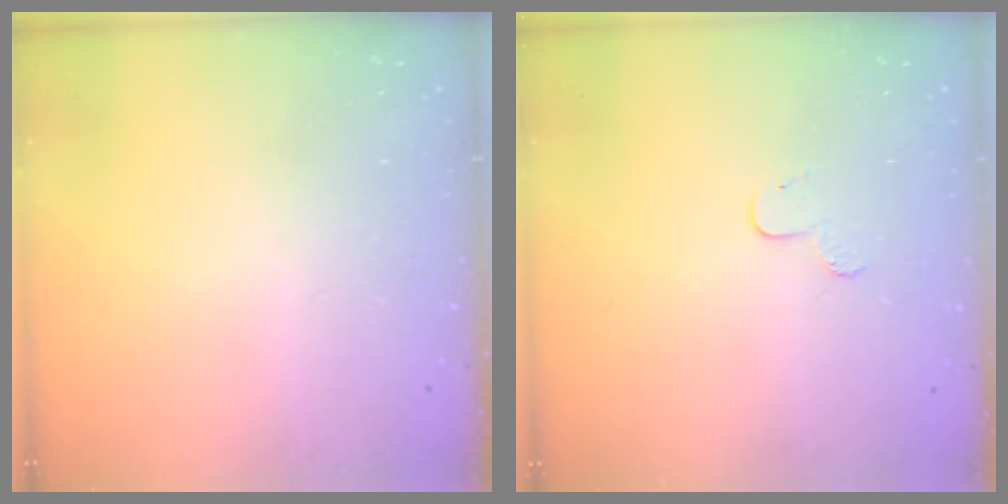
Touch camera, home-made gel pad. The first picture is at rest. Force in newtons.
{"total": 4.8, "press": 4.8, "slide": 0.5}